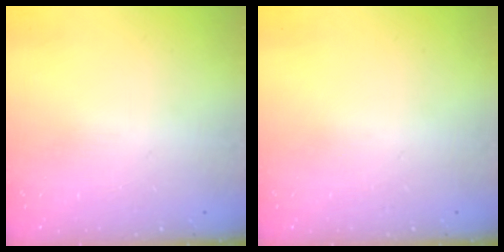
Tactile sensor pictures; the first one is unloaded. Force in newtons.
{"total": 0.0}